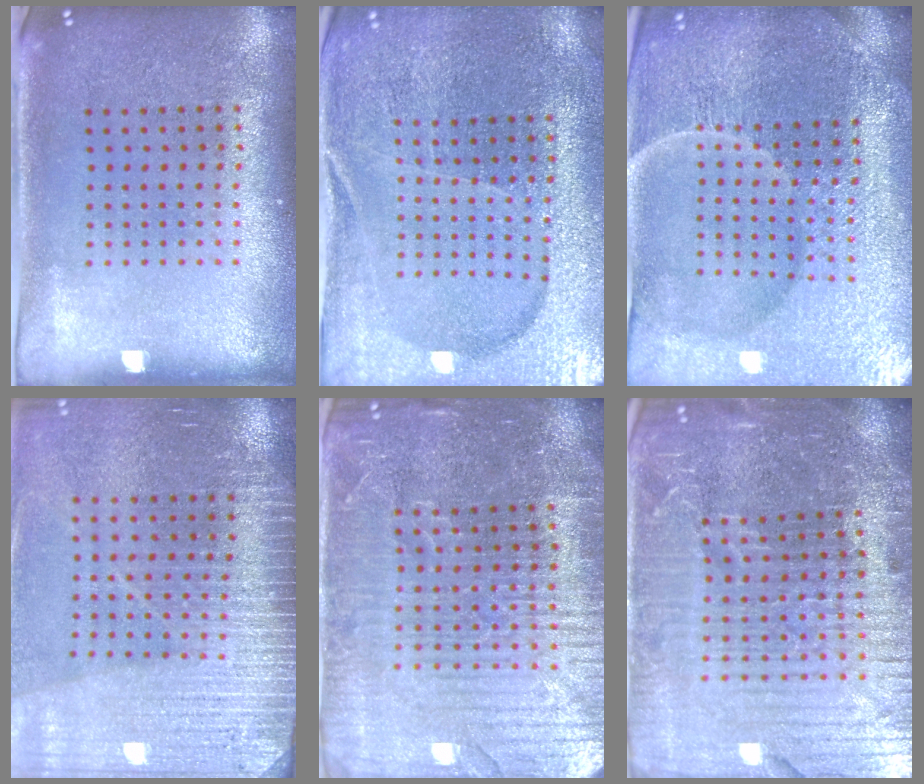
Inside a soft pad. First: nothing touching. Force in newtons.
{"total": 3.4, "press": 3.4, "slide": 0.5}
{"total": 5.9, "press": 5.4, "slide": 2.3}
{"total": 3.5, "press": 3.5, "slide": 0.5}
{"total": 5.1, "press": 4.7, "slide": 2.0}
{"total": 6.5, "press": 5.7, "slide": 3.2}